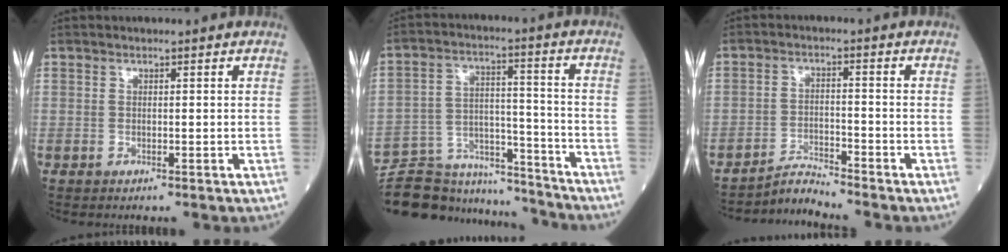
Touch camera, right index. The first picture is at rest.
{"total": 15.3, "force": [-14.4, 4.7, 1.7], "torque": [-0.033, 0.051, -0.222]}
{"total": 3.7, "force": [-3.5, -0.9, -0.7], "torque": [0.014, -0.011, -0.062]}